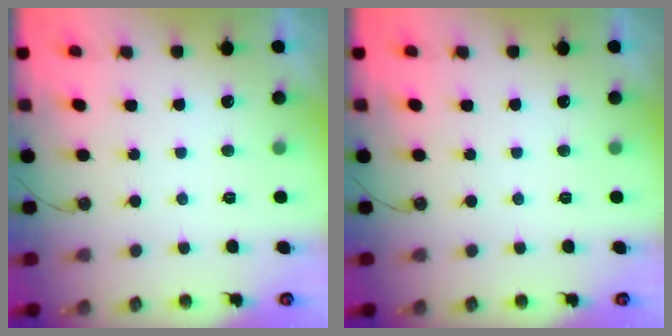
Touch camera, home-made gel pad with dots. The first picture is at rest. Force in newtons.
{"total": 0.0}